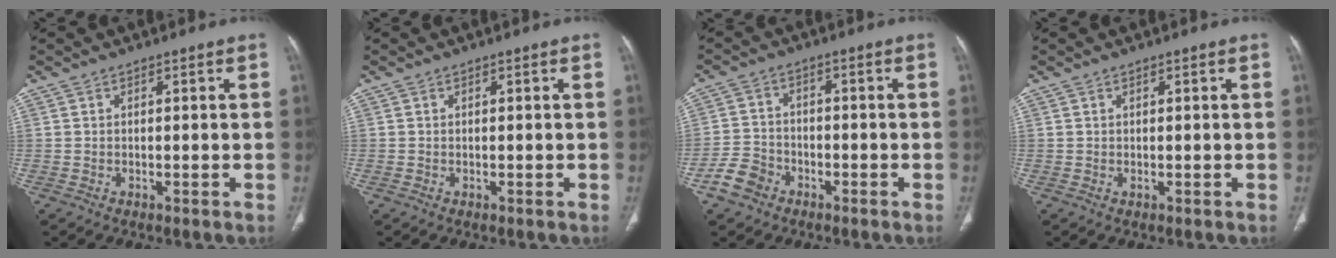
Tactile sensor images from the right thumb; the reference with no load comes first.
{"total": 0.0}
{"total": 5.7, "force": [-3.3, 4.2, 1.9], "torque": [-0.028, 0.023, -0.063]}
{"total": 0.5, "force": [0.2, 0.2, 0.4], "torque": [-0.008, 0.000, 0.005]}